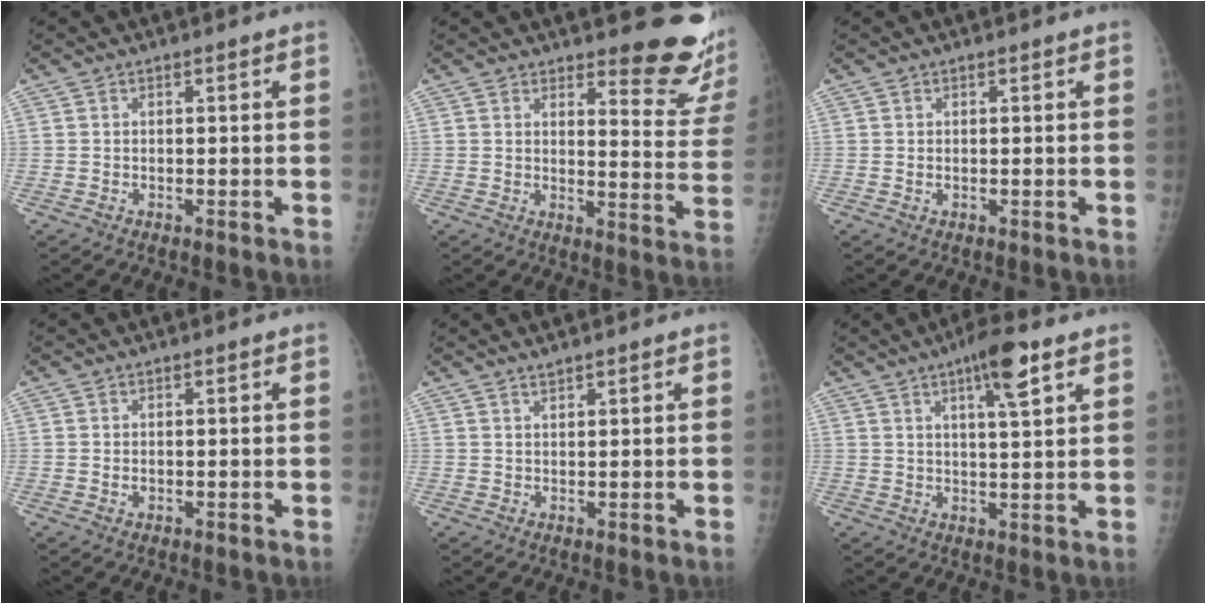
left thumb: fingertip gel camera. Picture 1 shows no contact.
{"total": 13.2, "force": [10.9, 3.2, 6.8], "torque": [-0.050, -0.103, 0.124]}
{"total": 0.8, "force": [0.3, 0.3, 0.7], "torque": [-0.005, 0.000, 0.007]}
{"total": 1.0, "force": [0.3, 0.6, 0.8], "torque": [-0.009, -0.002, 0.010]}
{"total": 1.7, "force": [1.5, 0.1, 0.8], "torque": [-0.007, -0.006, 0.029]}
{"total": 8.1, "force": [4.3, 1.6, 6.7], "torque": [-0.096, -0.017, 0.069]}